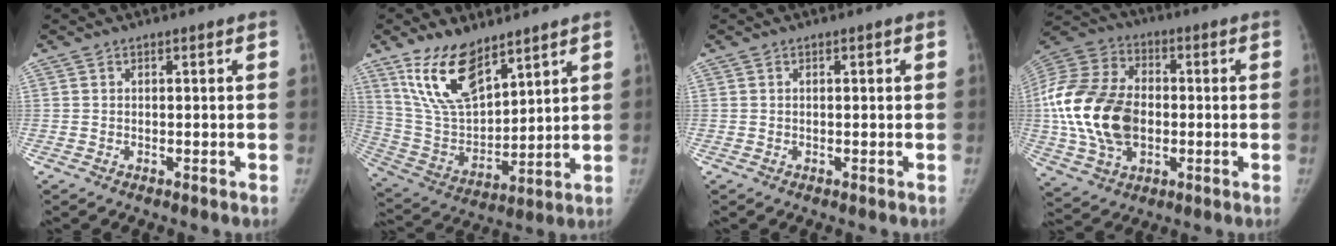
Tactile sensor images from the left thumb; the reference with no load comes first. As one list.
[{"total": 15.2, "force": [10.2, 6.7, 9.1], "torque": [-0.141, -0.055, 0.214]}, {"total": 0.6, "force": [0.1, 0.3, 0.5], "torque": [-0.005, 0.001, 0.002]}, {"total": 21.3, "force": [-1.2, 14.6, 15.5], "torque": [-0.312, 0.014, -0.019]}]